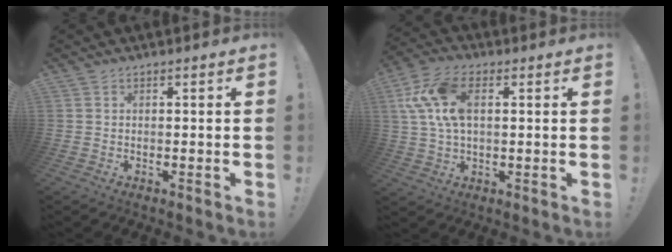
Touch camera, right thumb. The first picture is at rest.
{"total": 14.3, "force": [4.0, 8.8, 10.6], "torque": [-0.215, 0.004, 0.078]}